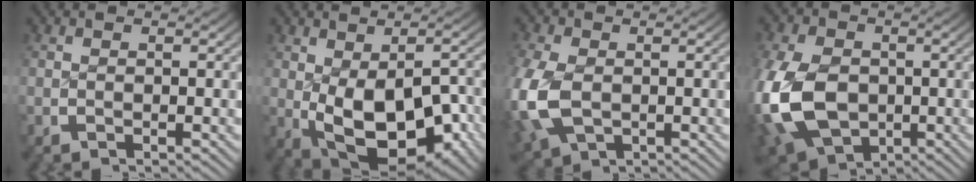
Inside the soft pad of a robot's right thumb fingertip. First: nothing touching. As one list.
[{"total": 13.5, "force": [-2.7, 8.5, 10.2], "torque": [-0.189, -0.055, -0.008]}, {"total": 7.7, "force": [-1.2, 5.8, 5.0], "torque": [-0.157, -0.038, 0.006]}, {"total": 11.9, "force": [-2.1, 8.6, 8.0], "torque": [-0.211, -0.053, -0.008]}]